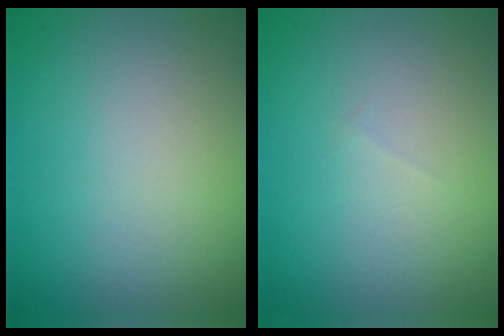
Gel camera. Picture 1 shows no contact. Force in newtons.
{"total": 0.0}